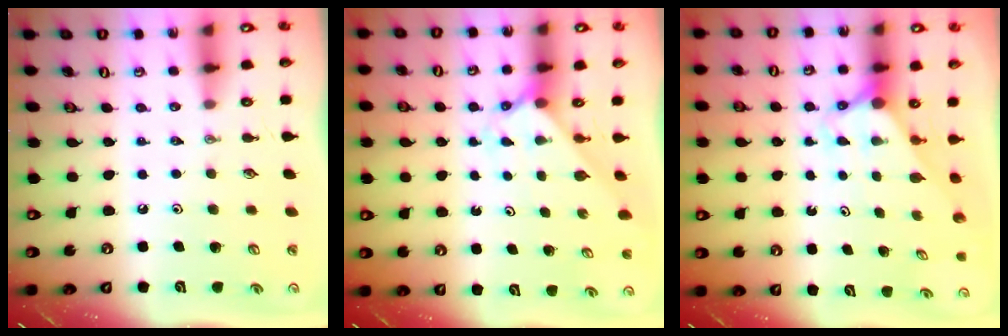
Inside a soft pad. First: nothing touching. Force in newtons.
{"total": 2.3, "press": 2.3, "slide": 0.2}
{"total": 2.8, "press": 2.8, "slide": 0.0}